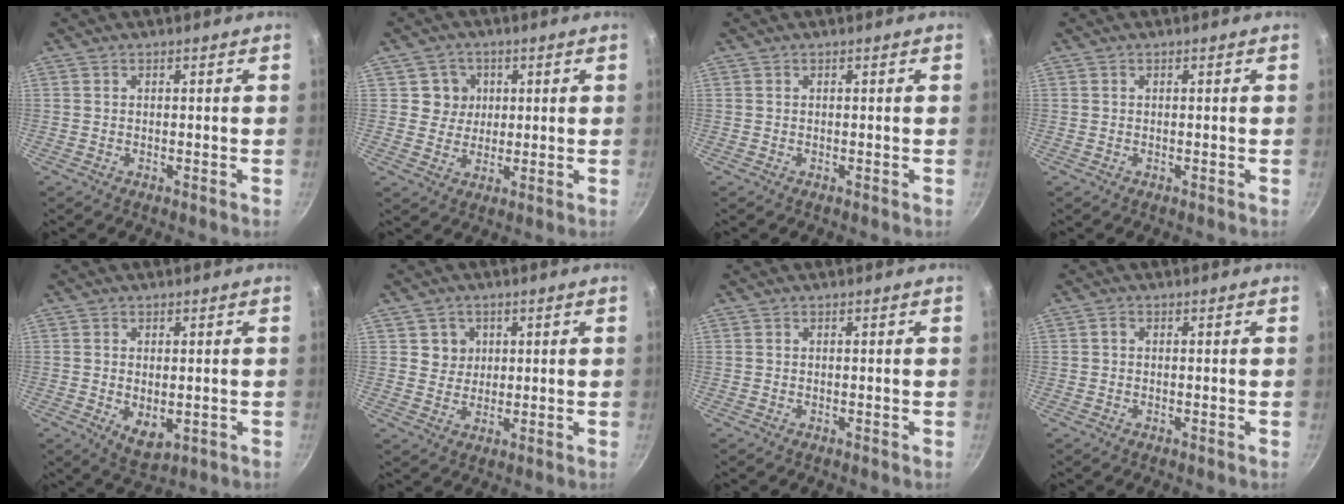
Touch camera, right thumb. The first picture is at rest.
{"total": 5.1, "force": [1.4, 4.8, 0.8], "torque": [0.024, -0.001, 0.020]}
{"total": 0.0}
{"total": 0.0}
{"total": 5.7, "force": [-0.6, 3.3, 4.6], "torque": [-0.069, -0.015, 0.001]}
{"total": 4.2, "force": [1.3, 3.9, 0.8], "torque": [0.016, 0.001, 0.021]}
{"total": 0.0}
{"total": 0.9, "force": [0.0, 0.7, 0.5], "torque": [-0.009, 0.006, 0.000]}